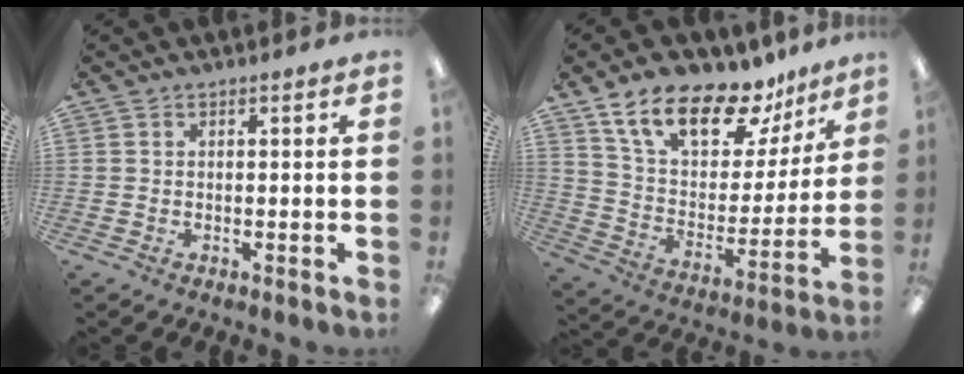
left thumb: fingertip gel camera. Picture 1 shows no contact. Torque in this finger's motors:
{"motor_torque": [0.28, 0.30, 1.45, -1.32, 0.29]}